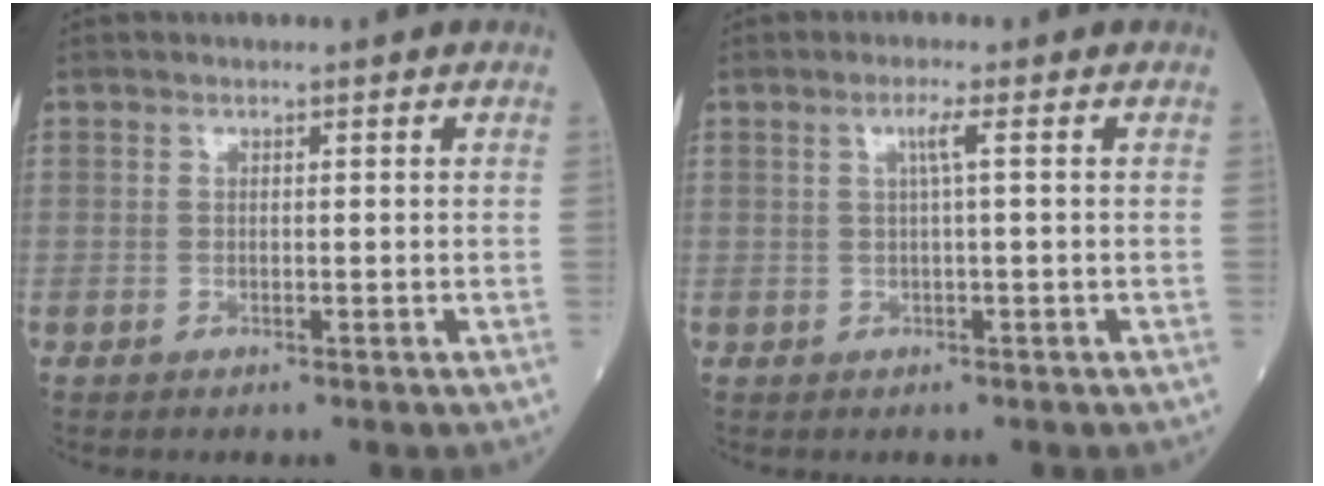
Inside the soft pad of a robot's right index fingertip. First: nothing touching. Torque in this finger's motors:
{"motor_torque": [0.25, 0.08, 0.16, 0.06]}